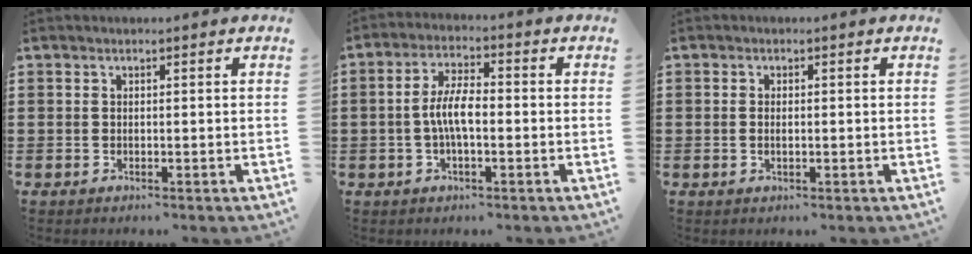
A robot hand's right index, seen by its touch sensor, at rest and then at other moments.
{"total": 5.9, "force": [-0.8, 2.2, 5.4], "torque": [-0.118, 0.001, -0.021]}
{"total": 0.9, "force": [-0.1, 0.3, 0.8], "torque": [-0.015, 0.002, -0.002]}